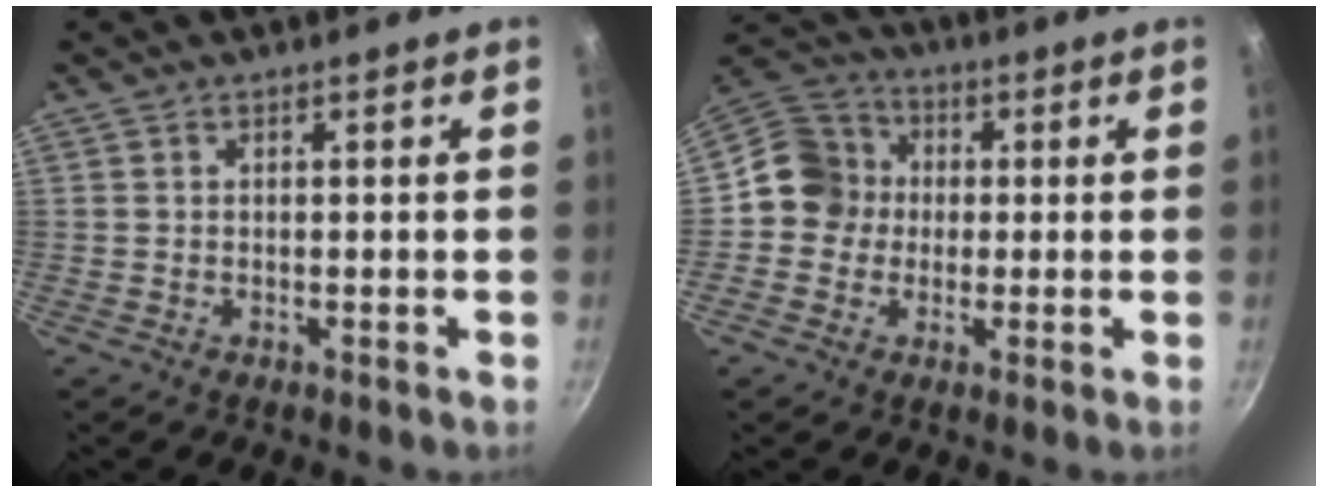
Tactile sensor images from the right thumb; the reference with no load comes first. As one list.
[{"total": 9.4, "force": [-0.1, 8.9, 3.0], "torque": [-0.015, 0.025, -0.026]}]